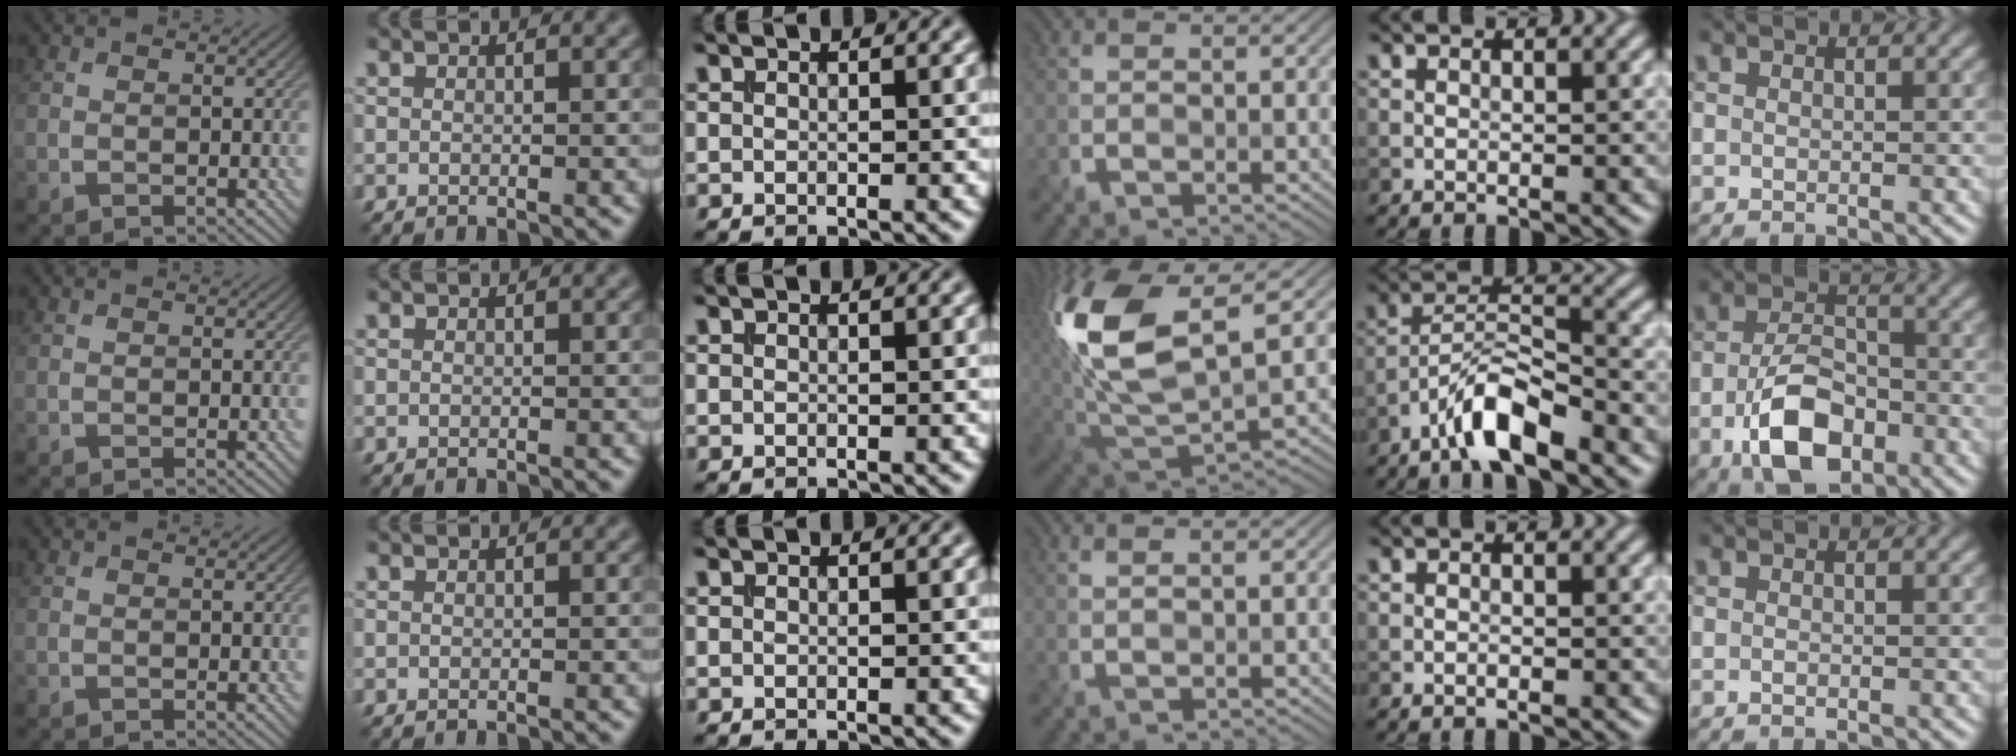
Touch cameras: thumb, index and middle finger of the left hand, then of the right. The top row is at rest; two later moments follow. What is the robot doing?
{"motion": "insert", "object": "bucket"}